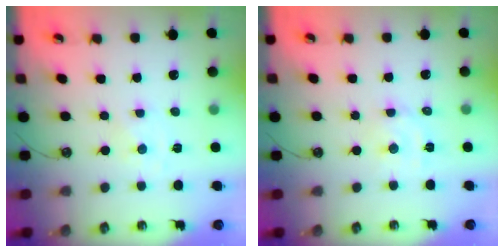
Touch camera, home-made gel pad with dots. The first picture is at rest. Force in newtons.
{"total": 4.2, "press": 4.2, "slide": 0.5}